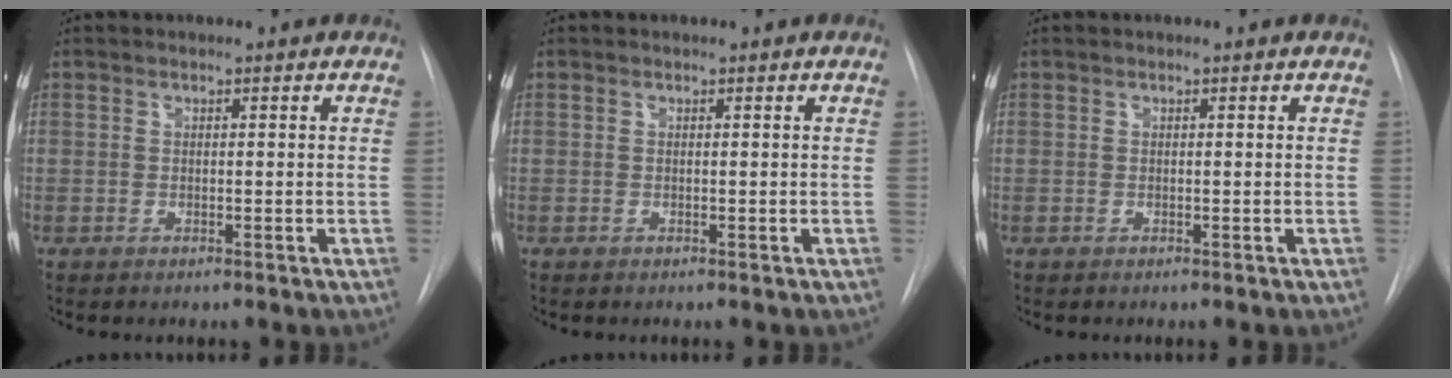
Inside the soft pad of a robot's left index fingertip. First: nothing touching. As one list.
[{"total": 0.0}, {"total": 0.0}]